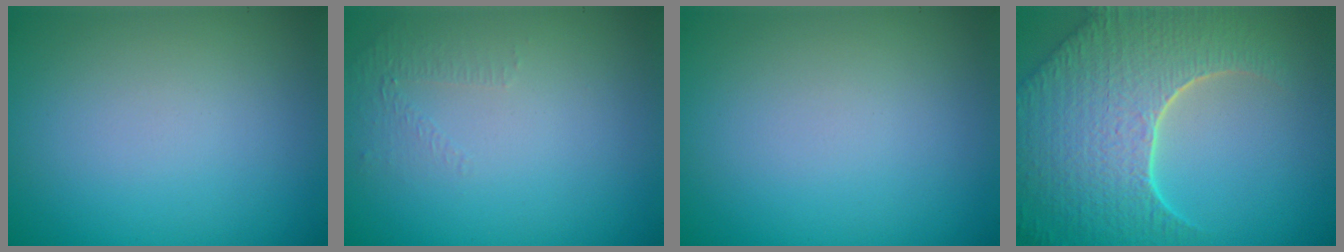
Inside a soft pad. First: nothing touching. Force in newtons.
{"total": 0.9, "press": 0.4, "slide": 0.8}
{"total": 0.0}
{"total": 8.7, "press": 6.2, "slide": 6.2}